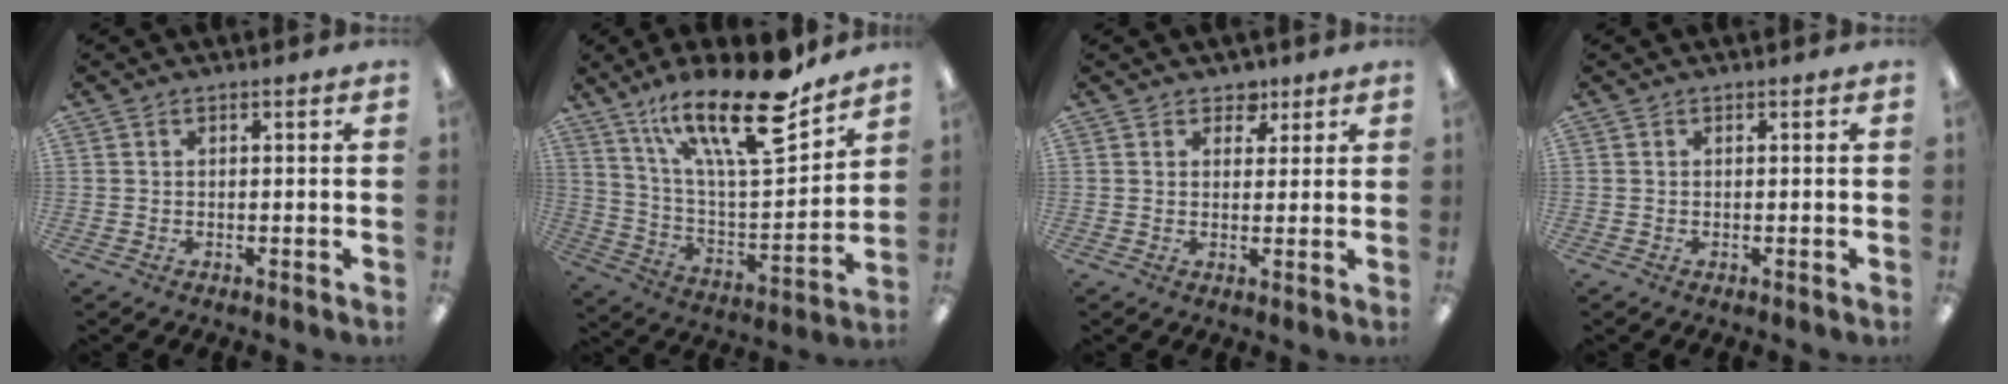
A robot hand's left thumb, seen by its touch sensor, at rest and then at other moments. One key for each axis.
{"total": 23.8, "fx": 16.6, "fy": 6.6, "fz": 15.8, "tx": -0.256, "ty": -0.107, "tz": 0.274}
{"total": 3.8, "fx": 2.6, "fy": 2.6, "fz": 1.0, "tx": -0.004, "ty": -0.010, "tz": 0.043}
{"total": 0.0}